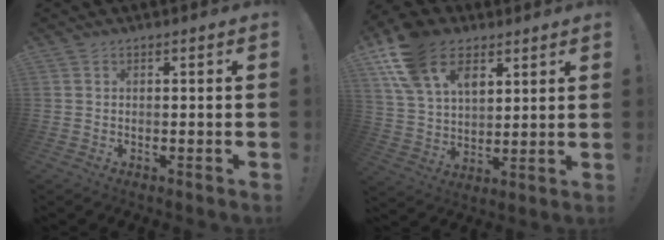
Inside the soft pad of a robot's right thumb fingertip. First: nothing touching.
{"total": 18.8, "force": [9.6, 12.4, 10.3], "torque": [-0.194, -0.045, 0.179]}